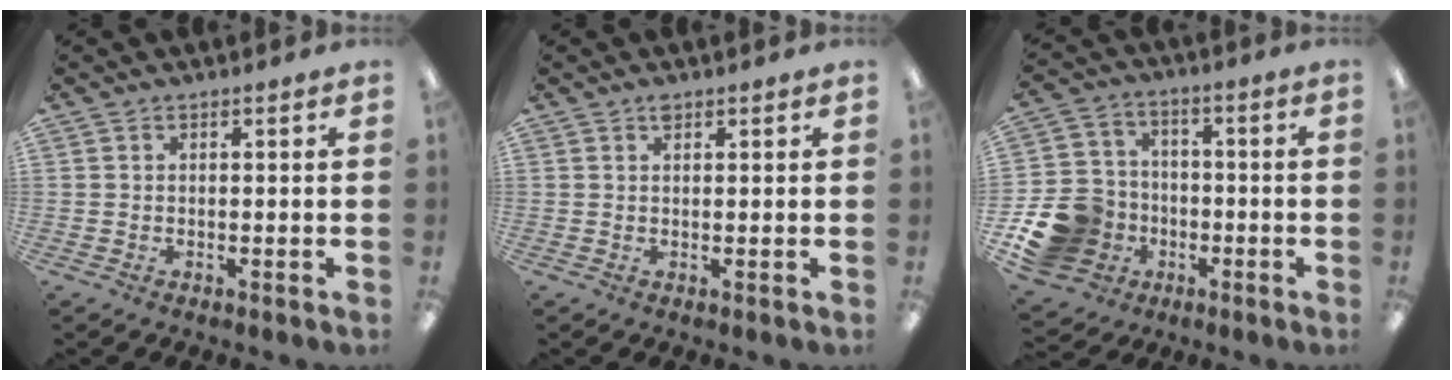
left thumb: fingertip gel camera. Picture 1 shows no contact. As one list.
[{"total": 1.3, "force": [0.8, 0.6, 0.8], "torque": [-0.010, -0.001, 0.013]}, {"total": 15.5, "force": [-6.1, 13.0, 5.8], "torque": [-0.121, 0.044, -0.099]}]